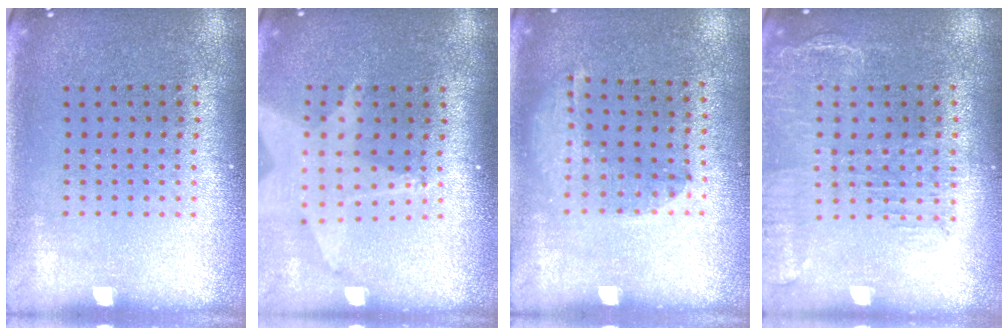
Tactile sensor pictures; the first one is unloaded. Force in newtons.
{"total": 2.0, "press": 1.6, "slide": 1.3}
{"total": 1.0, "press": 1.0, "slide": 0.2}
{"total": 1.7, "press": 1.4, "slide": 0.8}